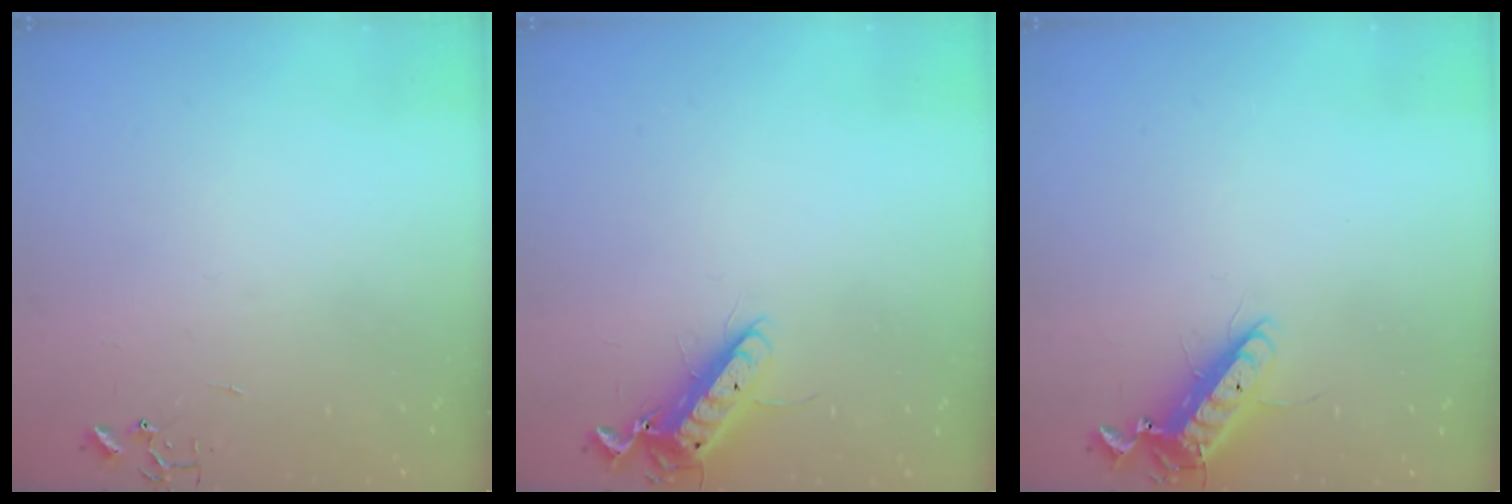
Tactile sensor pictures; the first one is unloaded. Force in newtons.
{"total": 12.5, "press": 12.4, "slide": 1.6}
{"total": 13.1, "press": 13.0, "slide": 2.3}